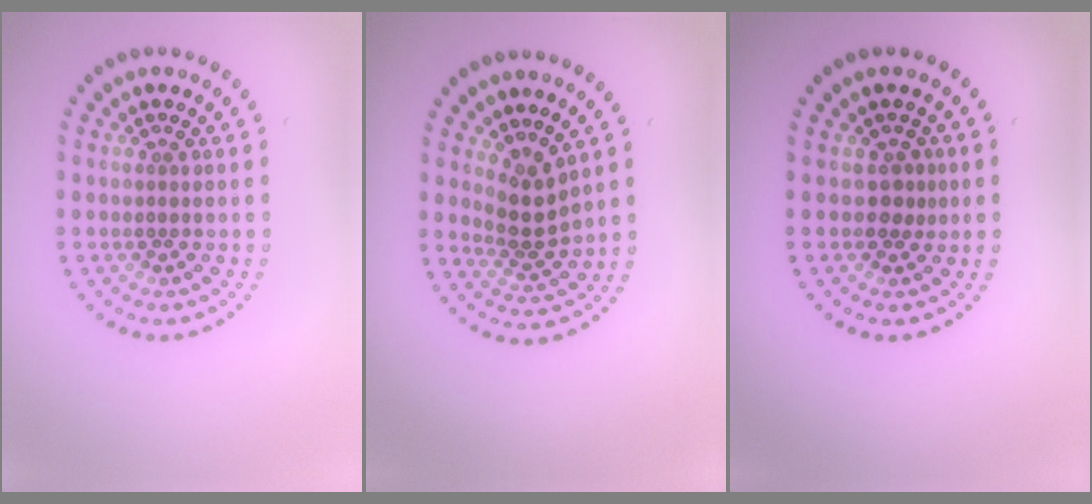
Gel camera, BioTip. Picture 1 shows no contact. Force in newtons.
{"total": 2.9, "press": 2.1, "slide": 1.9}
{"total": 1.4, "press": 1.1, "slide": 0.7}